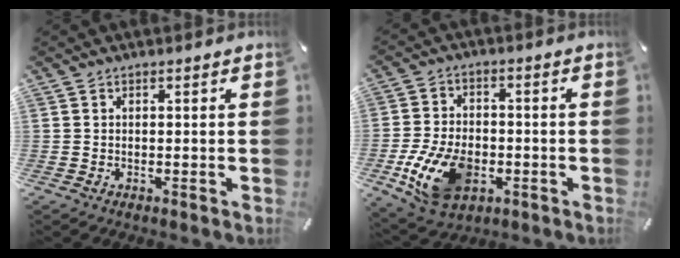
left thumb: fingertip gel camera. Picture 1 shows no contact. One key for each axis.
{"total": 13.7, "fx": -4.3, "fy": 9.1, "fz": 9.3, "tx": -0.191, "ty": 0.008, "tz": -0.074}